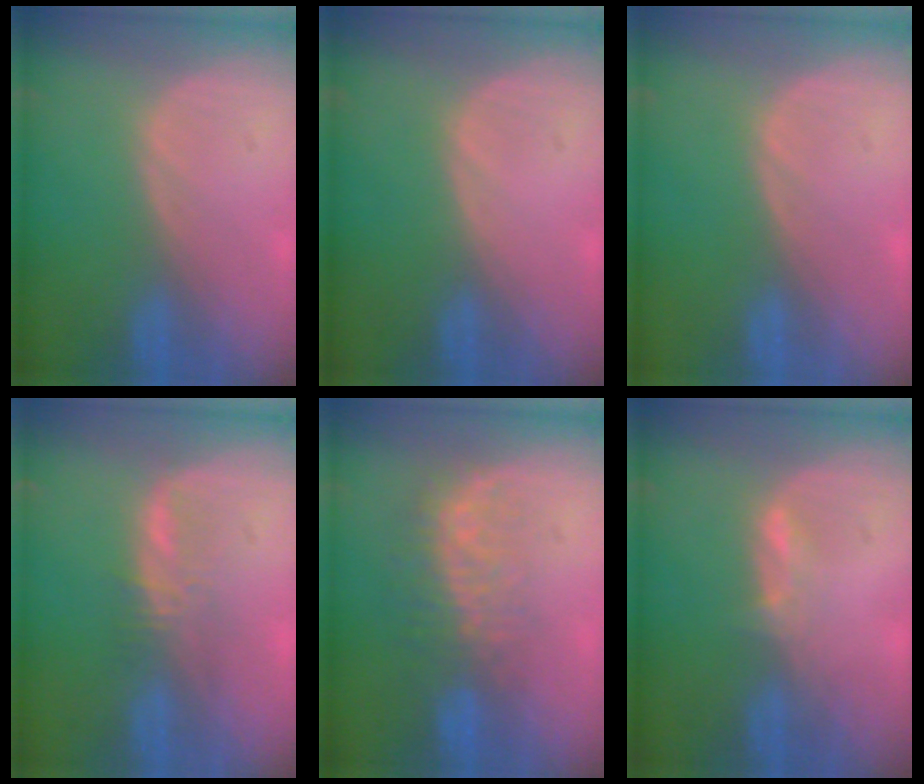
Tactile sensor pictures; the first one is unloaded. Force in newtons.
{"total": 0.0}
{"total": 0.0}
{"total": 2.9, "press": 2.9, "slide": 0.2}
{"total": 8.3, "press": 6.9, "slide": 4.5}
{"total": 1.7, "press": 1.7, "slide": 0.6}